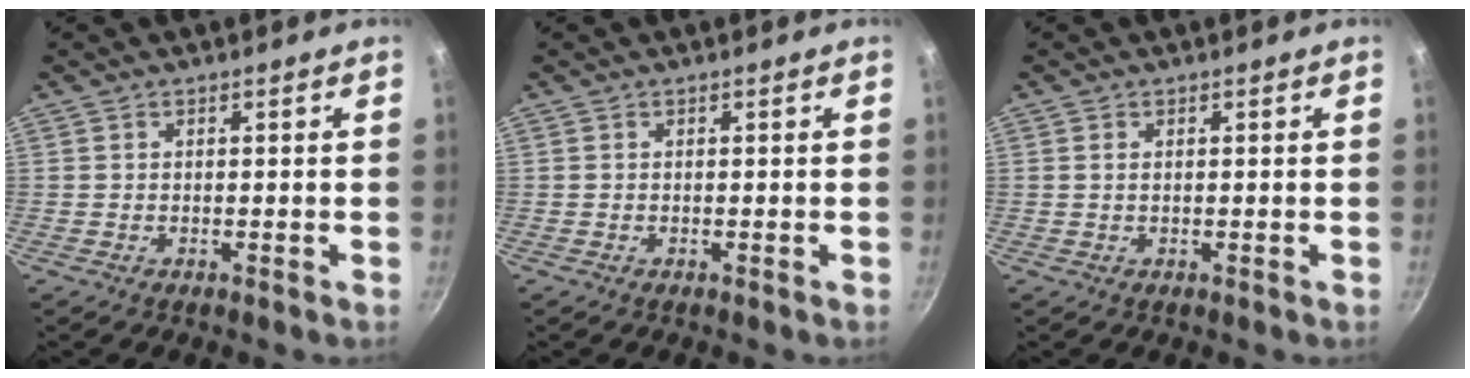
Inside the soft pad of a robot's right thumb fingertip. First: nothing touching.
{"total": 0.0}
{"total": 0.7, "force": [0.2, 0.4, 0.6], "torque": [-0.011, 0.001, 0.003]}